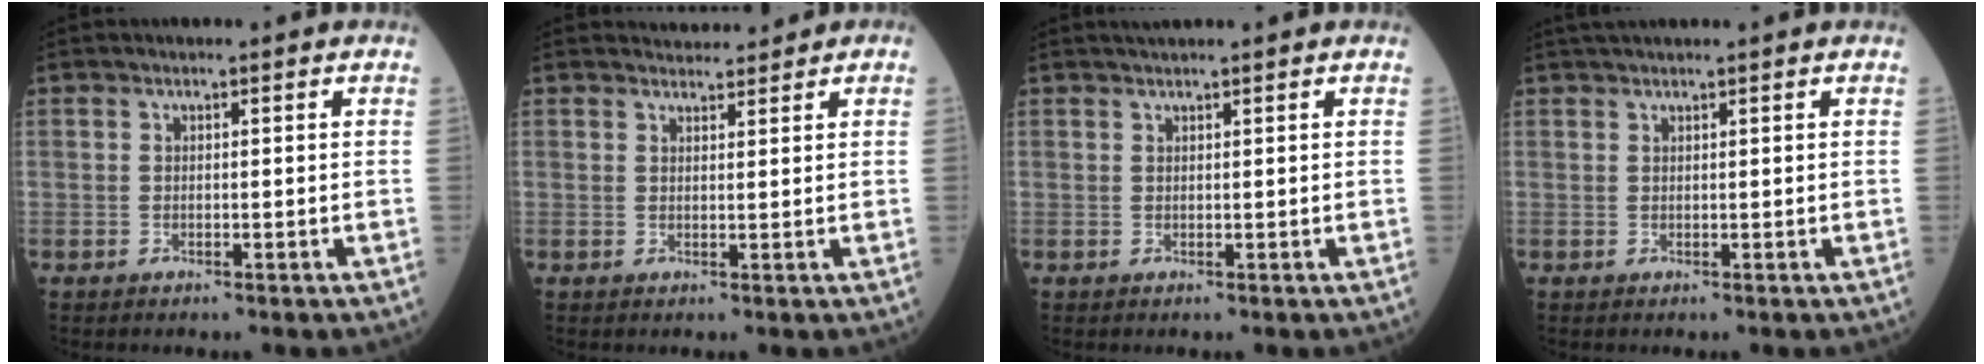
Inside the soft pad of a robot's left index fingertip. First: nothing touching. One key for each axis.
{"total": 2.8, "fx": 2.8, "fy": 0.5, "fz": 0.2, "tx": -0.005, "ty": 0.014, "tz": 0.043}
{"total": 2.1, "fx": 1.9, "fy": -0.2, "fz": 1.0, "tx": -0.009, "ty": 0.019, "tz": 0.033}
{"total": 3.0, "fx": 2.7, "fy": -0.4, "fz": 1.3, "tx": -0.013, "ty": 0.027, "tz": 0.049}